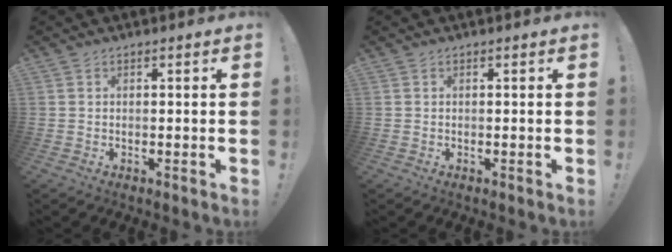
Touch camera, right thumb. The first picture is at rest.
{"total": 0.0}